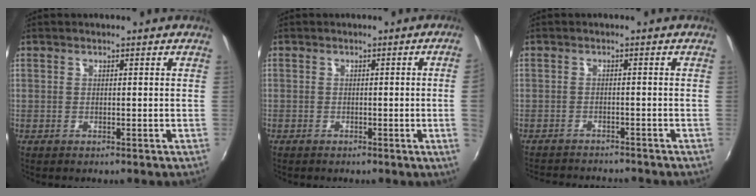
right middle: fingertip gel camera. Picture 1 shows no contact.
{"total": 3.2, "force": [-0.1, -1.8, 2.7], "torque": [-0.043, -0.012, 0.006]}
{"total": 7.7, "force": [-7.2, 1.2, 2.3], "torque": [-0.062, -0.012, -0.107]}